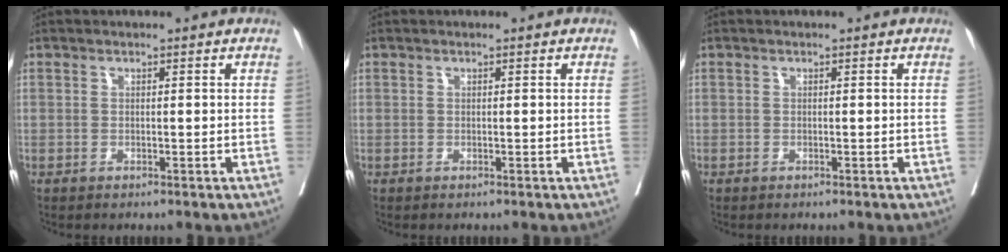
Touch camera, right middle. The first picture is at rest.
{"total": 0.0}
{"total": 0.0}